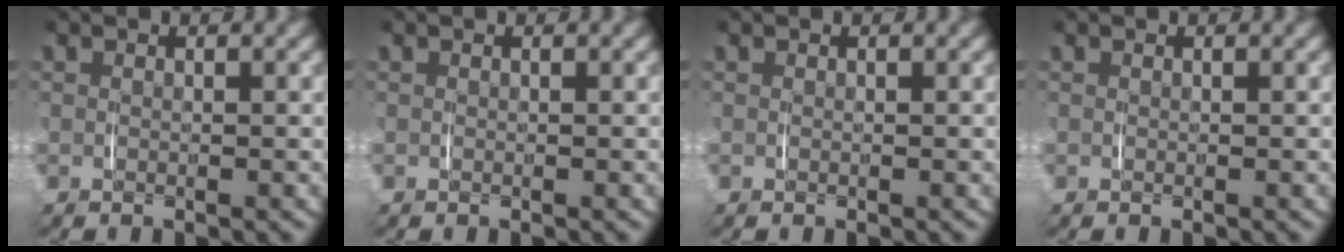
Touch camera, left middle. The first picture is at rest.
{"total": 0.0}
{"total": 0.0}
{"total": 0.0}